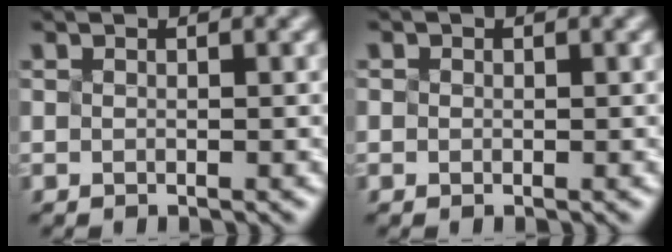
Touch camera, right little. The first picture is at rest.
{"total": 2.2, "force": [-0.8, -1.2, -1.6], "torque": [0.002, -0.012, 0.015]}